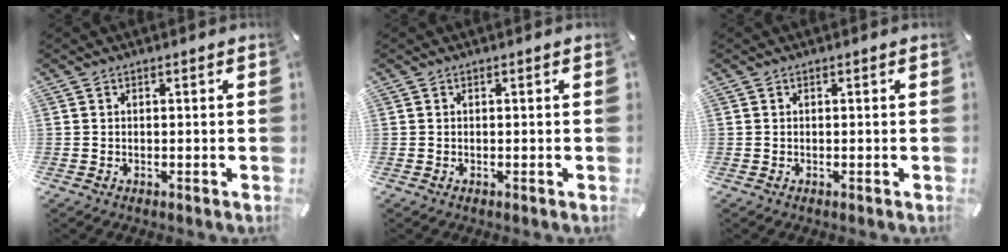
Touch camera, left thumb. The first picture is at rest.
{"total": 0.0}
{"total": 0.0}